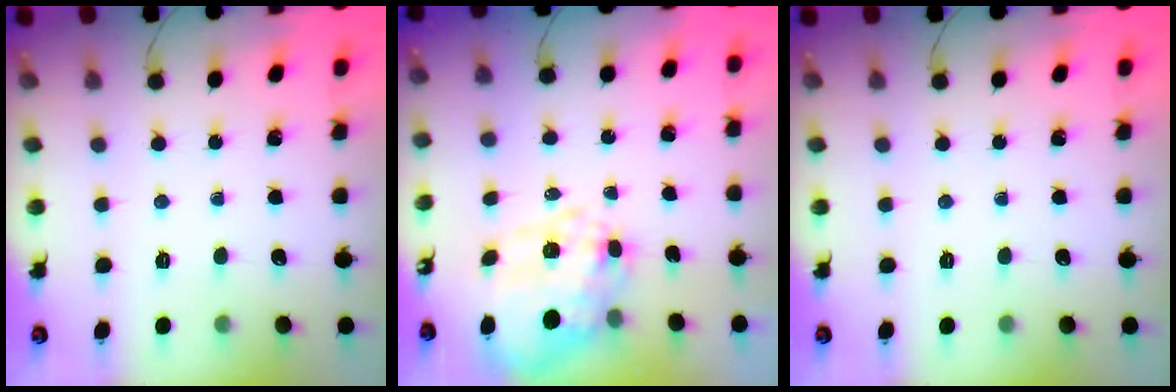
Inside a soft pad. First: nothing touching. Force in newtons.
{"total": 13.7, "press": 13.5, "slide": 2.6}
{"total": 0.0}